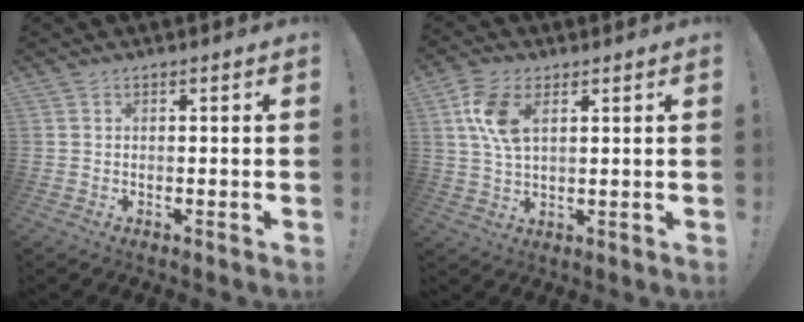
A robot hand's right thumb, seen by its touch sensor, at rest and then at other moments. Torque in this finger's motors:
{"motor_torque": [0.94, 1.07, 0.14, 0.10, 0.02]}